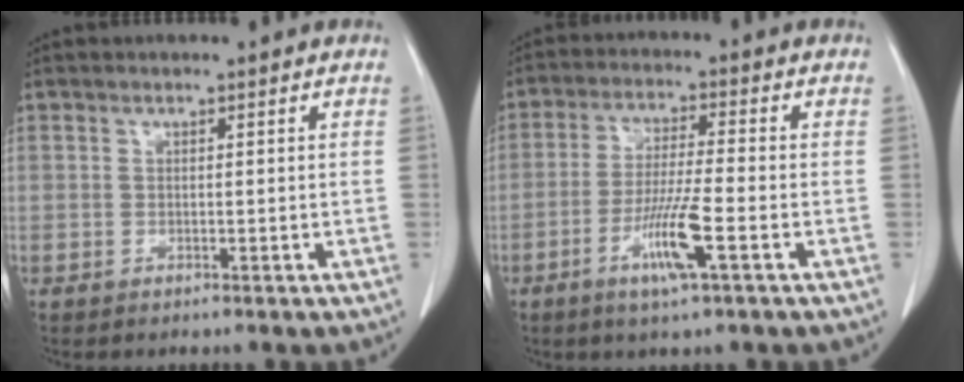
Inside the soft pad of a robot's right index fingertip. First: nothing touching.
{"total": 8.2, "force": [-3.5, -0.1, 7.4], "torque": [-0.143, -0.012, -0.065]}